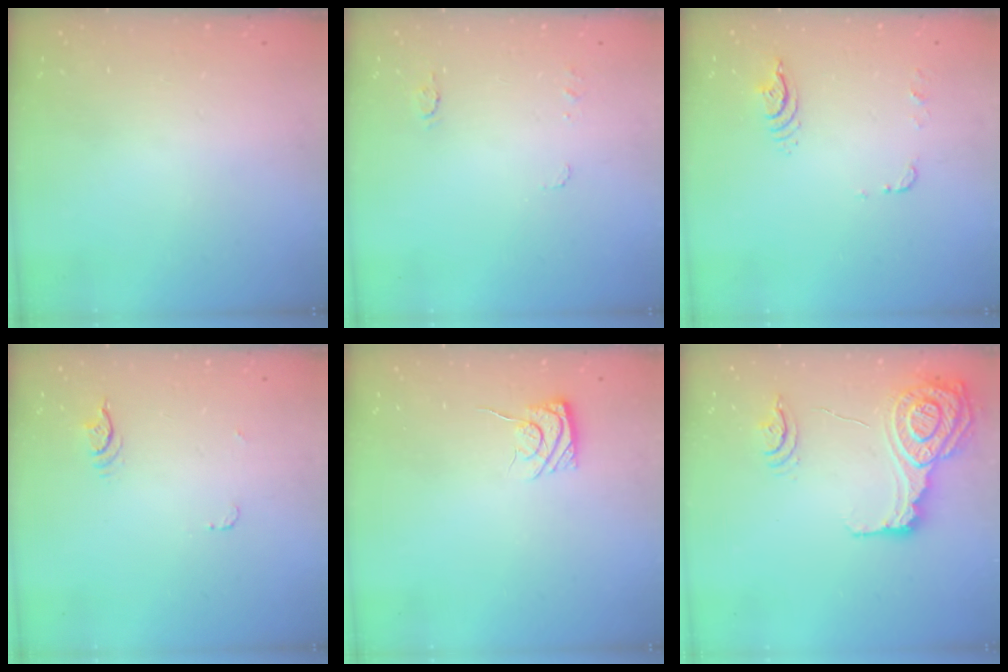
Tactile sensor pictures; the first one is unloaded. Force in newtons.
{"total": 5.2, "press": 5.1, "slide": 0.5}
{"total": 6.7, "press": 6.7, "slide": 0.5}
{"total": 3.8, "press": 3.4, "slide": 1.6}
{"total": 6.1, "press": 5.9, "slide": 1.6}
{"total": 16.0, "press": 15.9, "slide": 1.2}